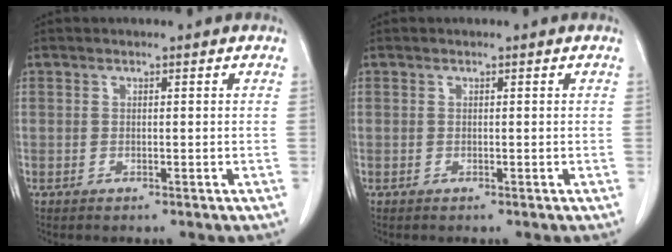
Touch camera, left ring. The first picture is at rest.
{"total": 0.0}